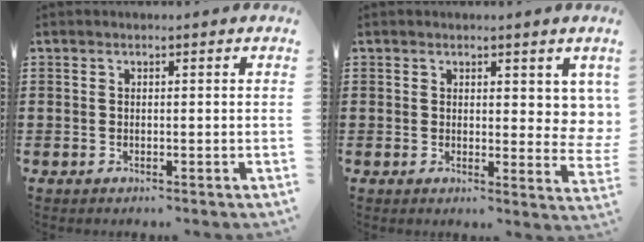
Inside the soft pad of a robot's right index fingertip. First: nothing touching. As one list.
[{"total": 3.3, "force": [1.7, 1.8, 2.2], "torque": [-0.025, 0.000, 0.027]}]